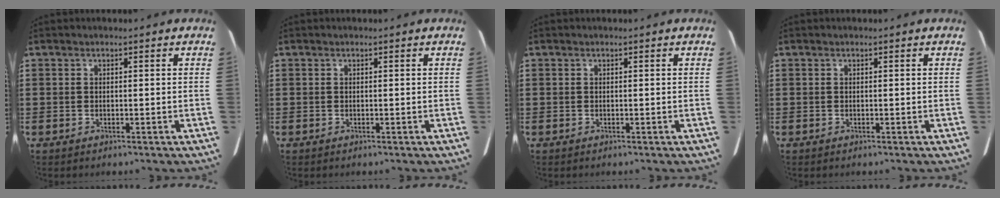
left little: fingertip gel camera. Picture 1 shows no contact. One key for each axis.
{"total": 0.0}
{"total": 0.0}
{"total": 0.0}